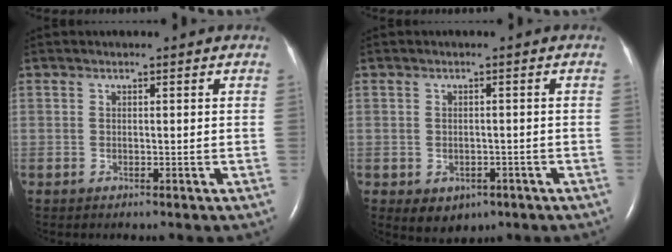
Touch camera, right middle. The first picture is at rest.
{"total": 4.1, "force": [-1.8, 3.2, 1.8], "torque": [-0.023, 0.001, -0.007]}